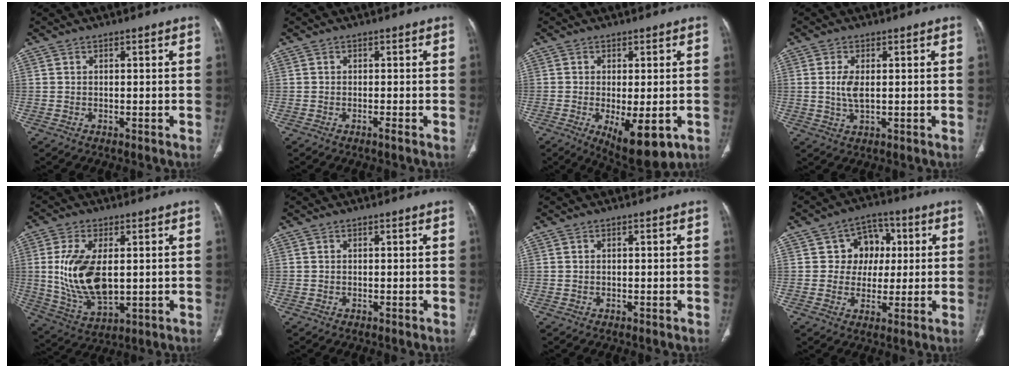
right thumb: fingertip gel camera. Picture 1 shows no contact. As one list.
[{"total": 0.7, "force": [-0.5, -0.2, 0.4], "torque": [-0.013, -0.002, -0.012]}, {"total": 10.5, "force": [-3.6, 4.1, 9.0], "torque": [-0.130, -0.015, -0.043]}, {"total": 4.0, "force": [0.4, 1.9, 3.6], "torque": [-0.079, -0.006, 0.011]}, {"total": 14.2, "force": [1.2, 7.4, 12.1], "torque": [-0.239, -0.016, 0.036]}, {"total": 0.0}, {"total": 0.0}, {"total": 8.6, "force": [1.6, 7.5, 3.7], "torque": [-0.001, 0.006, 0.020]}]